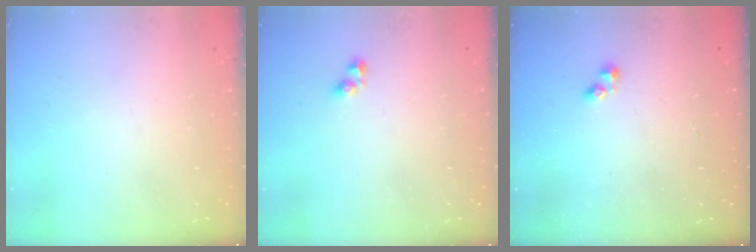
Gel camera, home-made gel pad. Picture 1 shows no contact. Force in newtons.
{"total": 2.9, "press": 2.9, "slide": 0.4}
{"total": 2.3, "press": 2.2, "slide": 0.3}